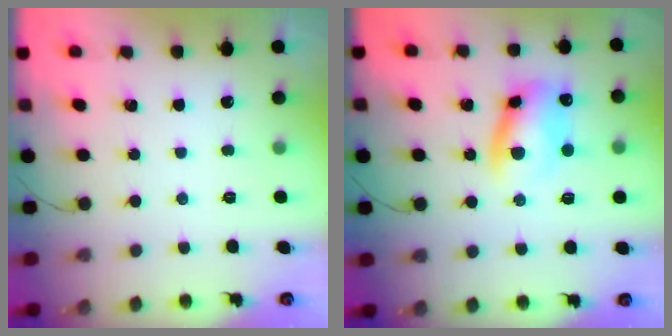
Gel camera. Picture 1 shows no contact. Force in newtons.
{"total": 10.5, "press": 10.4, "slide": 1.6}